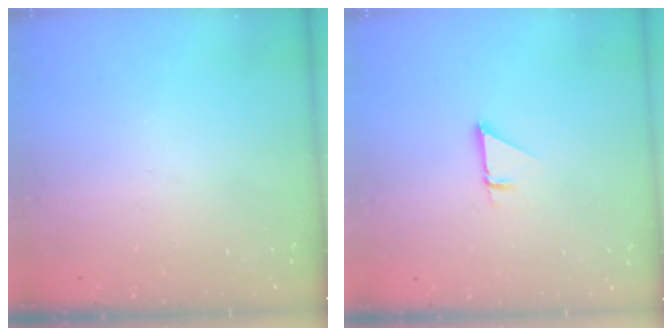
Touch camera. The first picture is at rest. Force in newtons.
{"total": 1.0, "press": 1.0, "slide": 0.1}